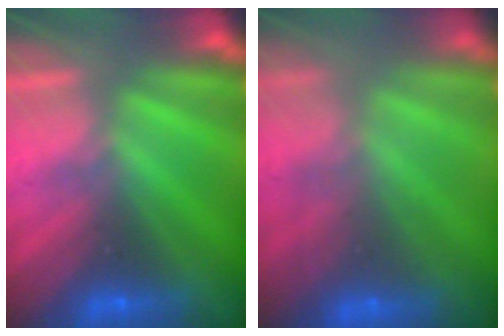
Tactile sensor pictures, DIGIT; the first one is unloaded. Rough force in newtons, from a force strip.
{"total": 7.0}